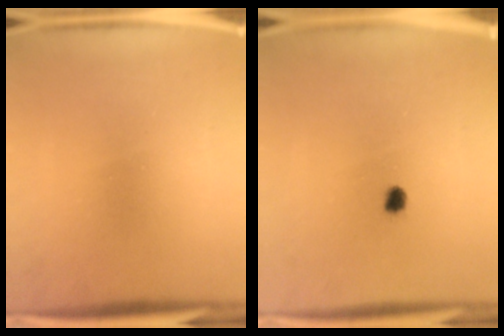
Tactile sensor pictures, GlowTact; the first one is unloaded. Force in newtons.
{"total": 1.7}